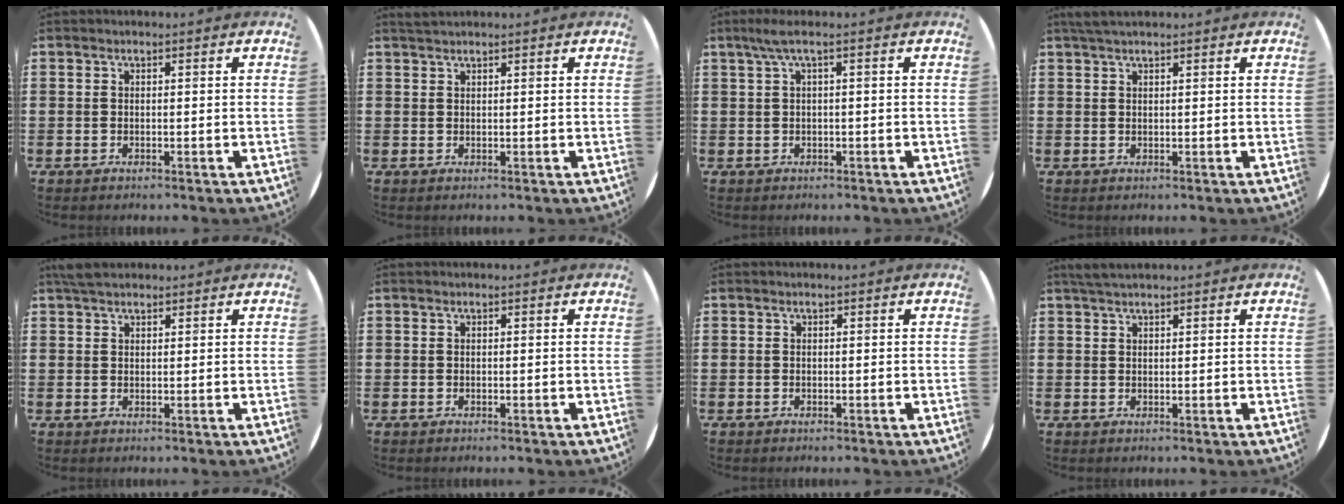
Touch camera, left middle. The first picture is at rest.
{"total": 0.9, "force": [0.9, -0.1, 0.1], "torque": [-0.004, 0.001, 0.017]}
{"total": 2.0, "force": [0.3, 0.0, 2.0], "torque": [-0.042, -0.002, 0.002]}
{"total": 1.4, "force": [1.3, 0.1, 0.6], "torque": [-0.015, 0.002, 0.024]}
{"total": 2.3, "force": [2.0, 0.8, 0.7], "torque": [-0.010, 0.003, 0.038]}
{"total": 0.0}
{"total": 0.0}
{"total": 1.7, "force": [1.5, 0.1, 0.6], "torque": [-0.014, 0.003, 0.029]}